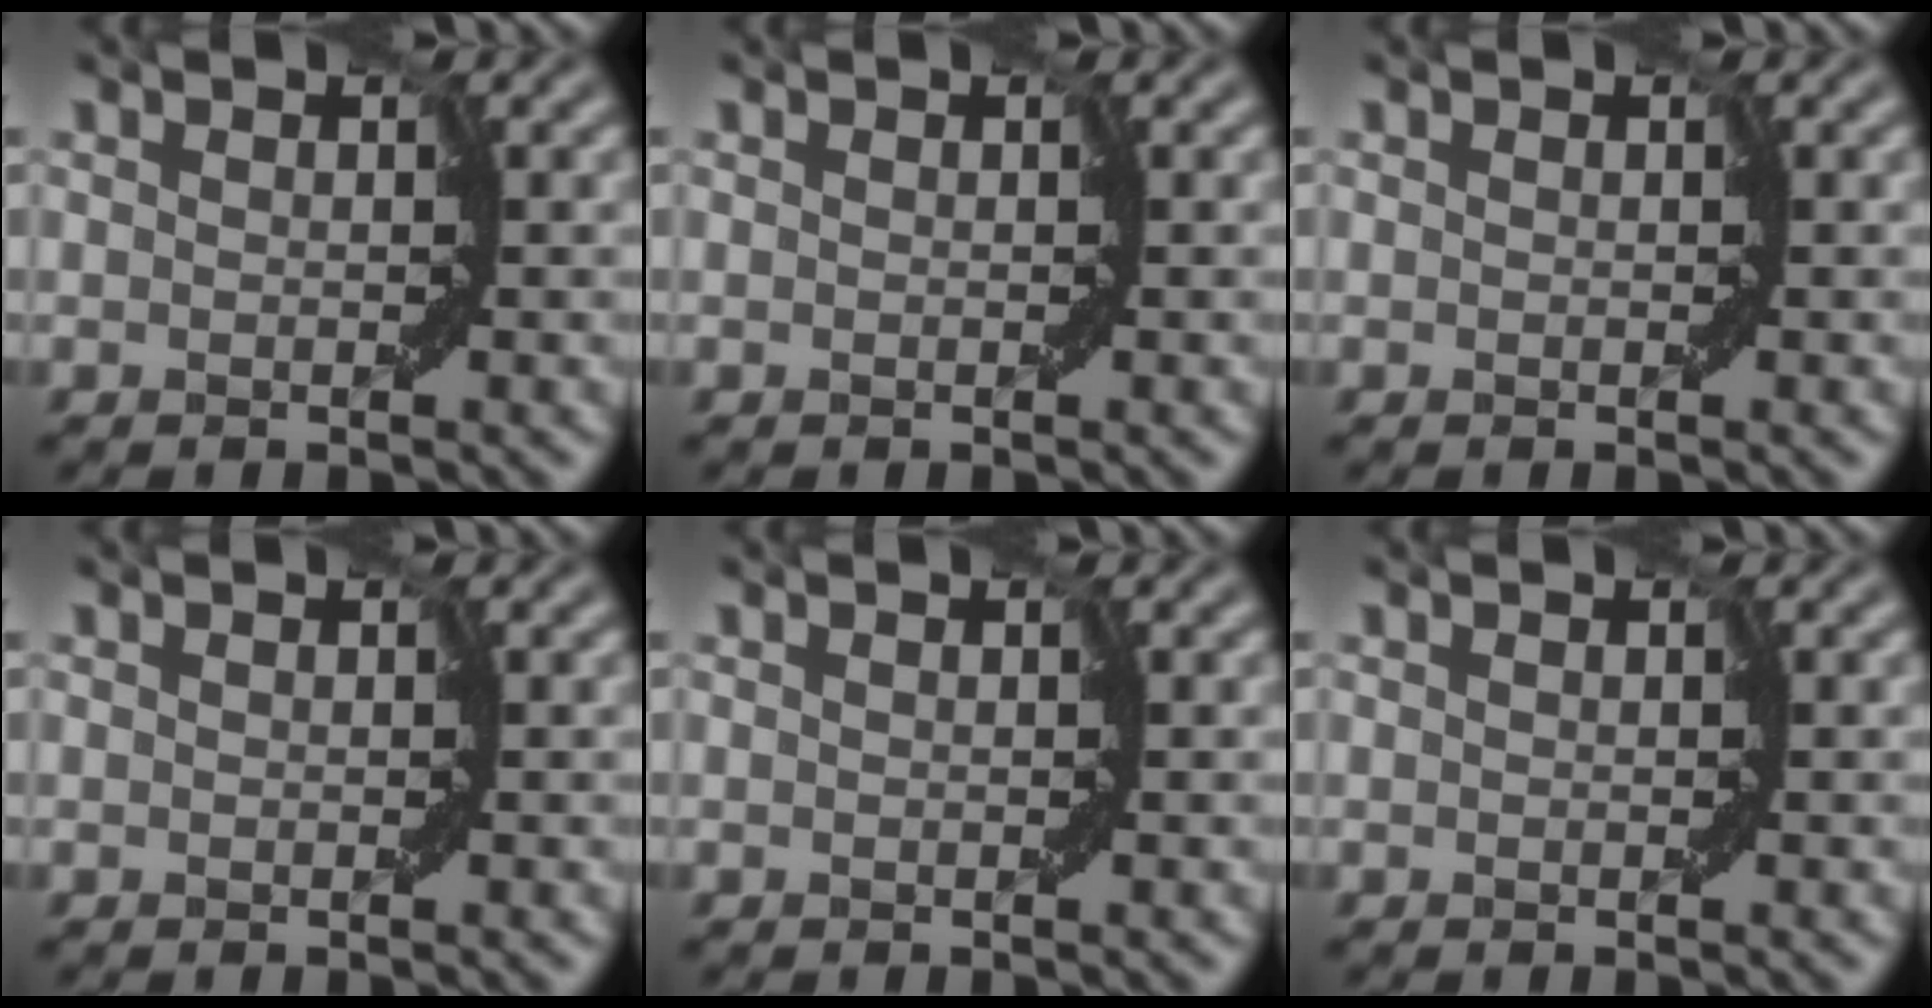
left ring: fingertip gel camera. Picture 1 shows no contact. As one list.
[{"total": 0.0}, {"total": 0.0}, {"total": 0.0}, {"total": 0.0}, {"total": 0.0}]